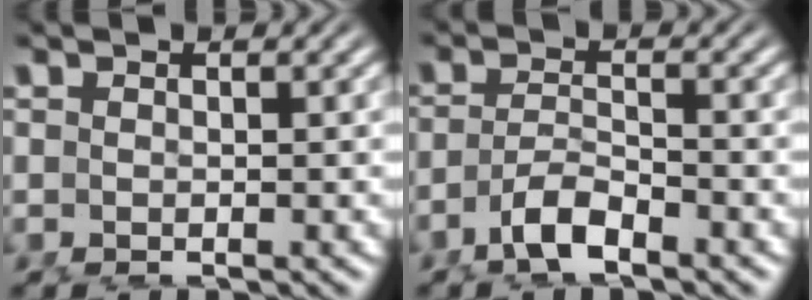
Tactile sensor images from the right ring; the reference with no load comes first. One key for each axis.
{"total": 2.6, "fx": -1.8, "fy": 0.7, "fz": 1.8, "tx": -0.028, "ty": -0.010, "tz": -0.026}